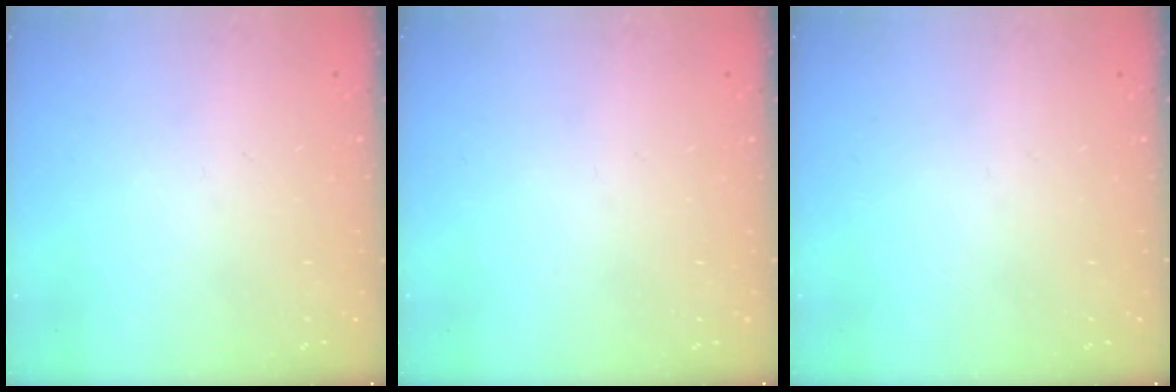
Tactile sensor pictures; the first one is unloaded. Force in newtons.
{"total": 0.0}
{"total": 0.0}